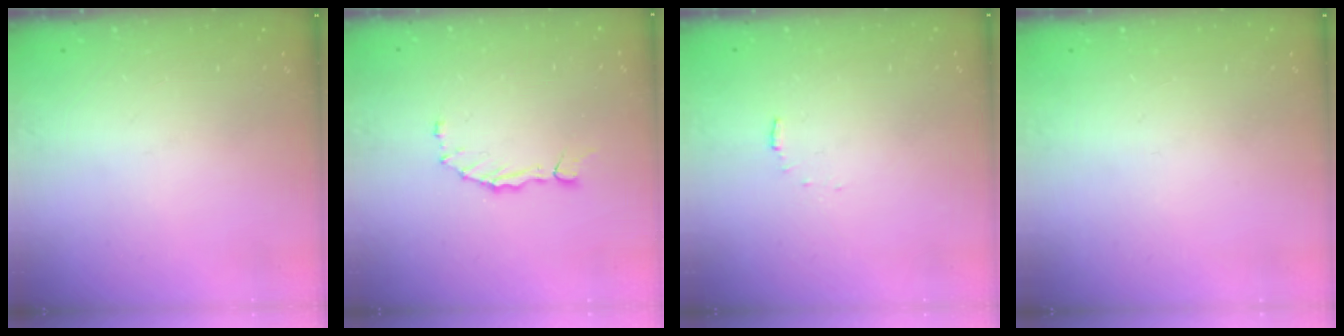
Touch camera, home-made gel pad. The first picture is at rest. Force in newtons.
{"total": 1.6, "press": 1.6, "slide": 0.3}
{"total": 4.5, "press": 4.5, "slide": 0.3}
{"total": 0.0}